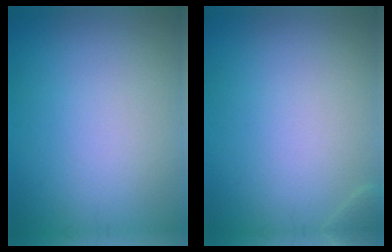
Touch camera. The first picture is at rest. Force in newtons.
{"total": 0.7, "press": 0.7, "slide": 0.0}